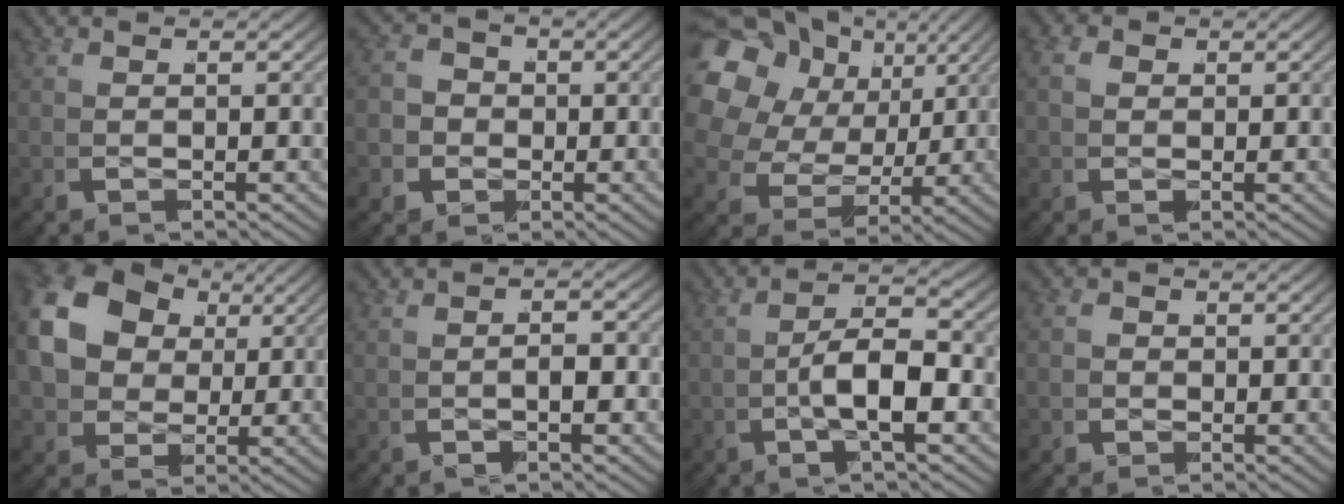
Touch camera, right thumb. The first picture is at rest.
{"total": 5.9, "force": [-0.3, 5.3, 2.6], "torque": [-0.051, -0.010, -0.010]}
{"total": 14.3, "force": [3.2, 10.8, 8.8], "torque": [-0.191, 0.017, 0.038]}
{"total": 2.0, "force": [0.1, 1.8, 0.9], "torque": [-0.023, -0.009, 0.004]}
{"total": 13.2, "force": [2.8, 10.2, 7.9], "torque": [-0.211, -0.021, 0.051]}
{"total": 2.0, "force": [-1.1, 0.5, 1.6], "torque": [-0.026, 0.002, -0.021]}
{"total": 6.8, "force": [-1.5, 3.0, 6.0], "torque": [-0.115, -0.004, -0.026]}
{"total": 1.5, "force": [-0.3, 1.4, 0.5], "torque": [-0.007, -0.003, -0.007]}